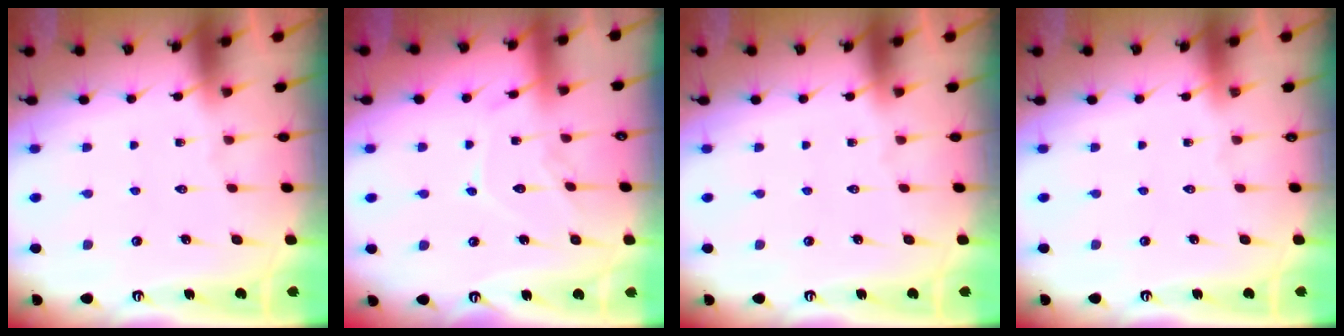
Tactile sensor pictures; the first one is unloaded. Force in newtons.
{"total": 10.2, "press": 10.2, "slide": 0.8}
{"total": 0.0}
{"total": 0.0}